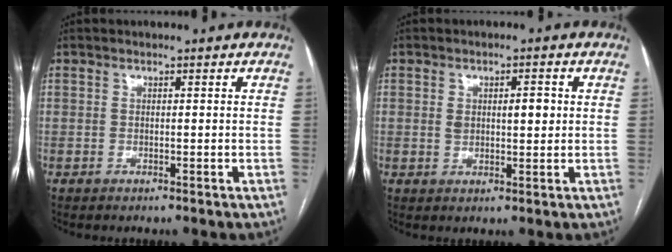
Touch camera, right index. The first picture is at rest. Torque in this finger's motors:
{"motor_torque": [0.03, 0.01, 0.14, 0.03]}